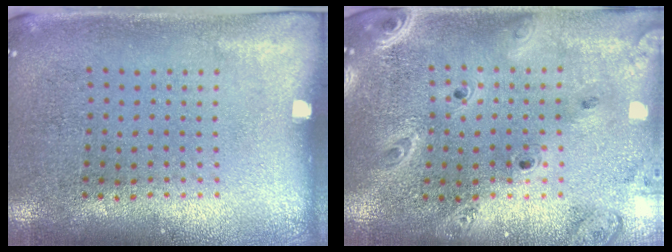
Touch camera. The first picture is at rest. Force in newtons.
{"total": 2.7, "press": 2.3, "slide": 1.4}